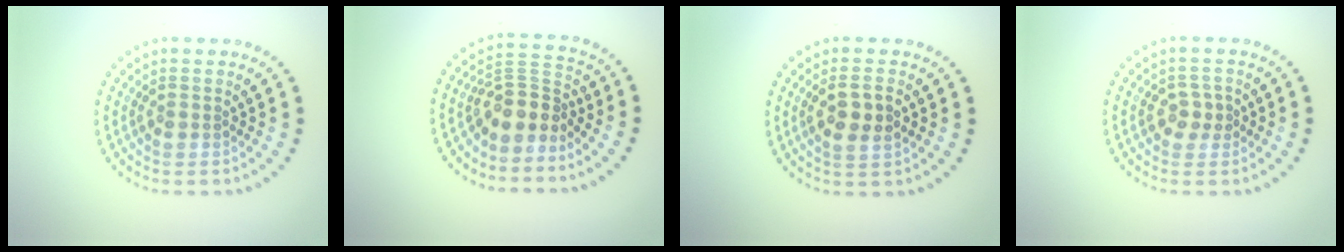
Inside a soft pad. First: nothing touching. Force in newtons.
{"total": 3.6, "press": 2.7, "slide": 2.4}
{"total": 2.8, "press": 2.8, "slide": 0.6}
{"total": 1.9, "press": 1.8, "slide": 0.3}